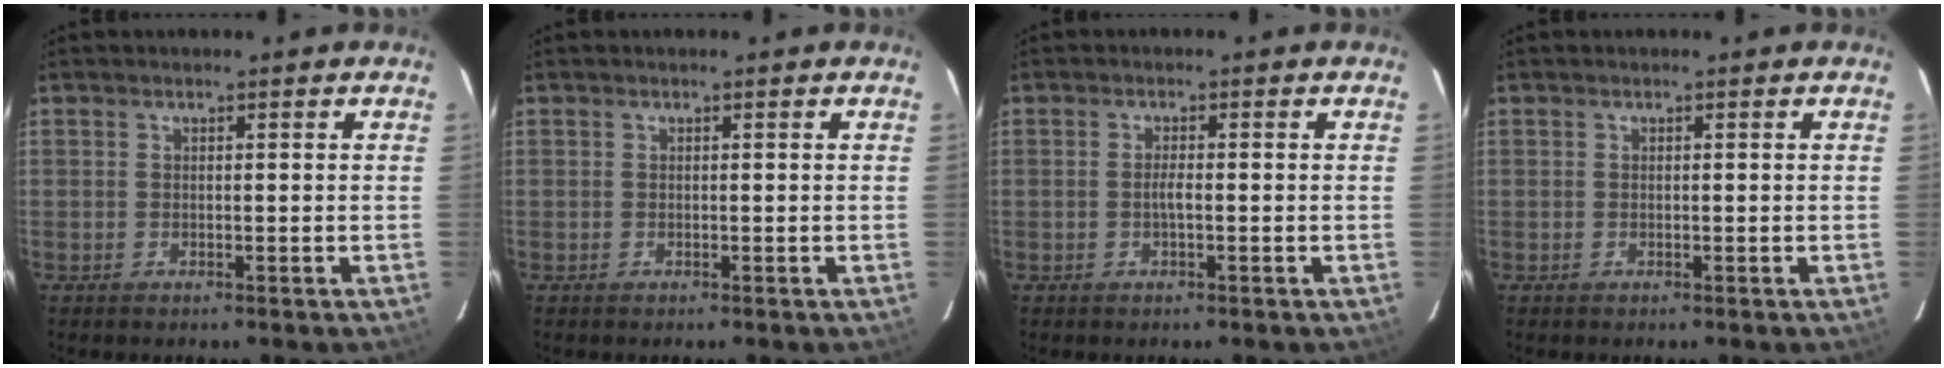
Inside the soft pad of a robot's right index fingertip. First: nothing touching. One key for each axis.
{"total": 0.0}
{"total": 2.6, "fx": -0.8, "fy": 0.1, "fz": 2.5, "tx": -0.049, "ty": 0.001, "tz": -0.015}
{"total": 0.0}